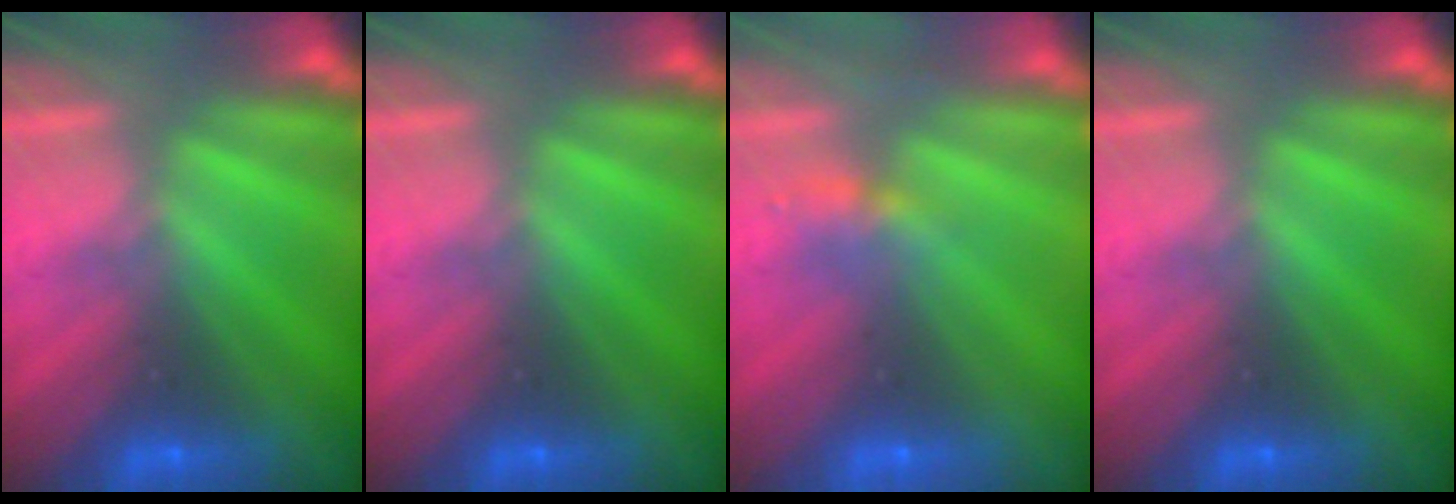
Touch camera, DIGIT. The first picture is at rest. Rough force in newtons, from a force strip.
{"total": 0.0}
{"total": 2.2}
{"total": 0.0}